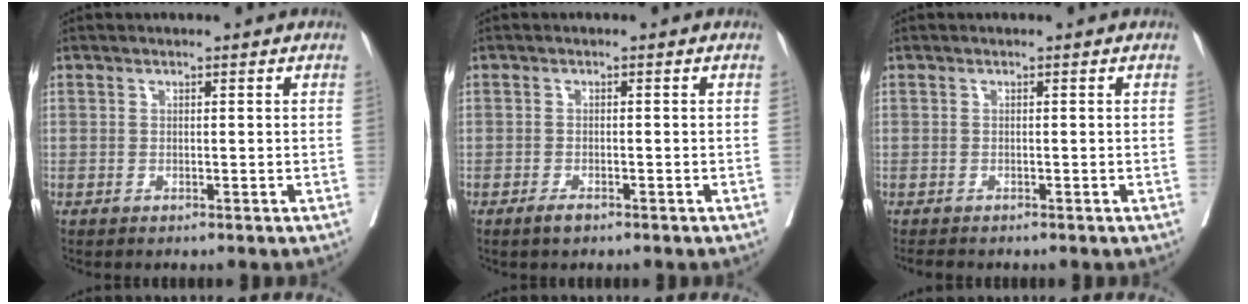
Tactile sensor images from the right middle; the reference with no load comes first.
{"total": 1.5, "force": [-1.1, 0.5, 0.9], "torque": [-0.018, -0.001, -0.019]}
{"total": 1.8, "force": [-1.6, 0.6, 0.6], "torque": [-0.014, -0.005, -0.022]}